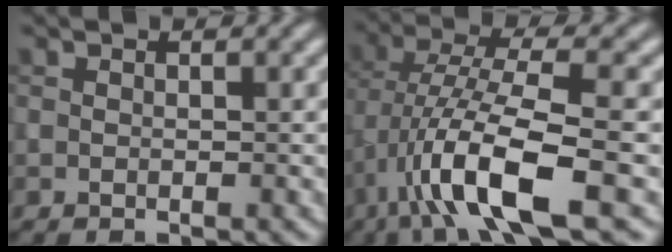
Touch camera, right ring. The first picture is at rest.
{"total": 9.6, "force": [-3.0, 2.7, 8.7], "torque": [-0.161, 0.009, -0.059]}